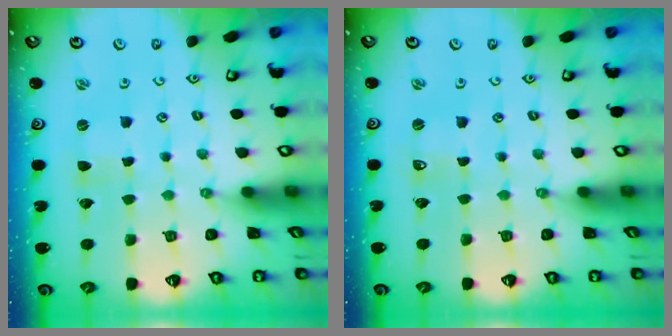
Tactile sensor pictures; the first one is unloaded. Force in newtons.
{"total": 0.0}